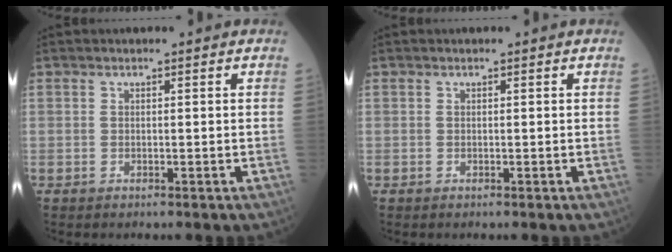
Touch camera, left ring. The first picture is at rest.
{"total": 0.0}